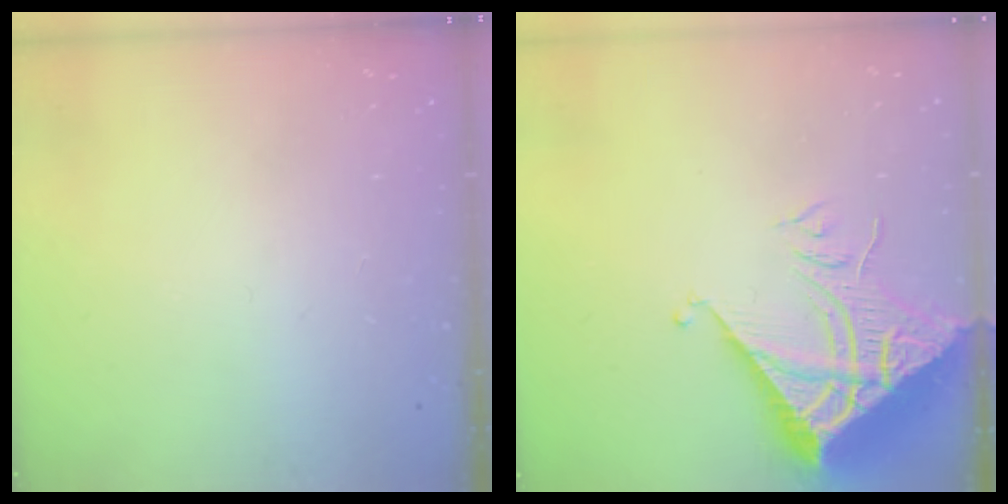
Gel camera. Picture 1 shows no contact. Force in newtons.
{"total": 11.2, "press": 11.2, "slide": 0.9}